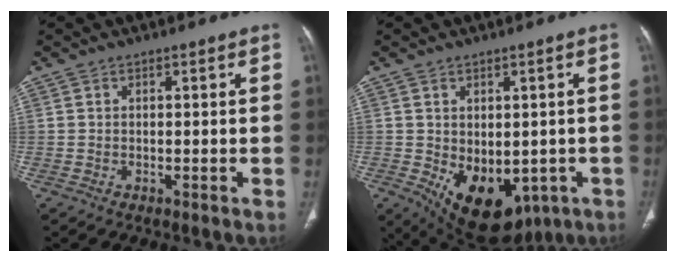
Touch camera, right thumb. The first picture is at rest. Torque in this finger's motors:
{"motor_torque": [-0.31, 0.86, 0.52, 0.54, 0.30]}